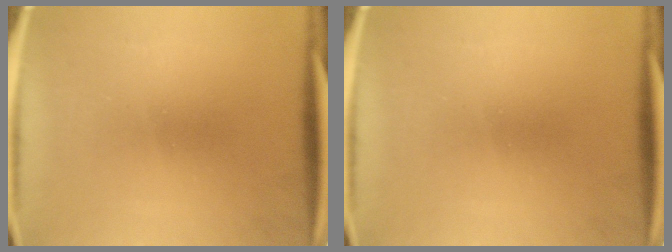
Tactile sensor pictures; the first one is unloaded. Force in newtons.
{"total": 0.0}